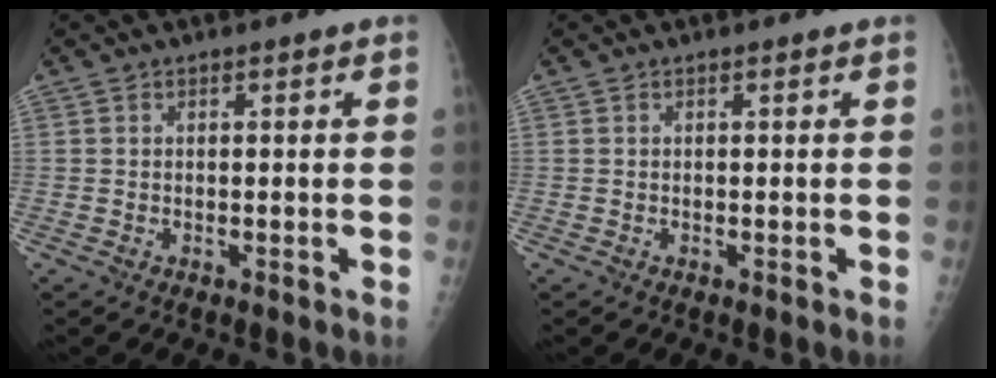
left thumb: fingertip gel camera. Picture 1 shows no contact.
{"total": 0.0}